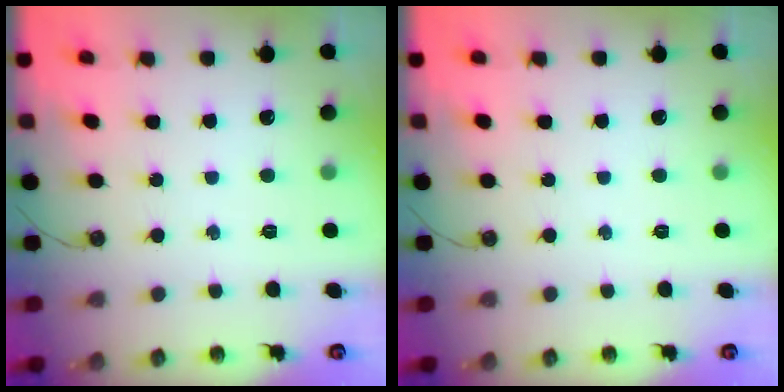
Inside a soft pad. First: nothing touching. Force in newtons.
{"total": 0.0}